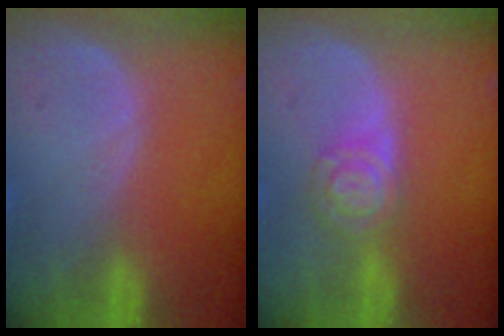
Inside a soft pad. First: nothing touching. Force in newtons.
{"total": 4.8, "press": 4.8, "slide": 0.2}